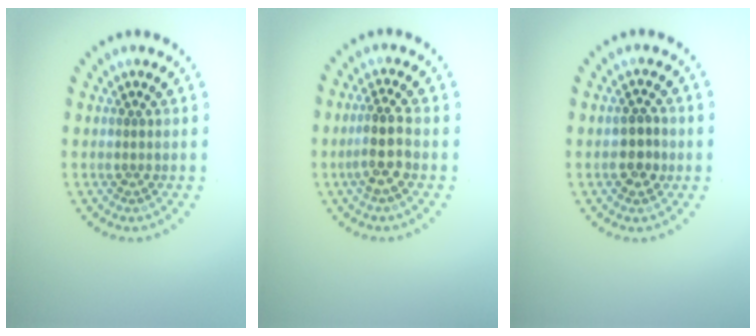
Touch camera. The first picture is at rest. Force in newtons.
{"total": 2.7, "press": 2.4, "slide": 1.2}
{"total": 2.4, "press": 2.3, "slide": 0.4}